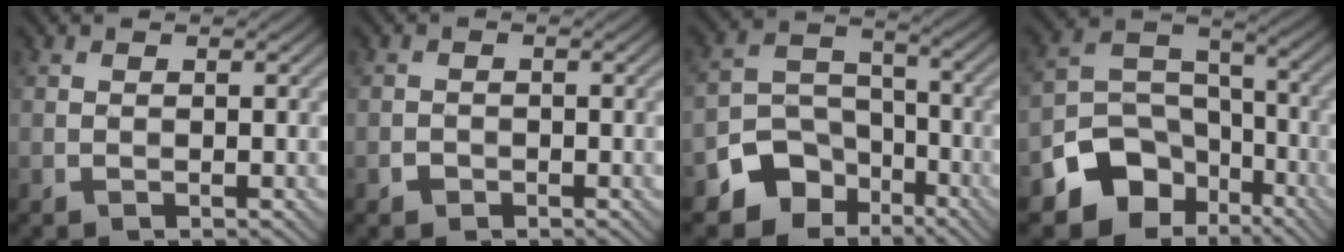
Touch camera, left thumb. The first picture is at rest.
{"total": 1.1, "force": [-0.7, 0.8, 0.3], "torque": [-0.003, -0.001, -0.013]}
{"total": 8.8, "force": [-5.5, 6.2, 3.0], "torque": [-0.057, -0.013, -0.110]}
{"total": 10.8, "force": [-6.3, 7.6, 4.5], "torque": [-0.081, -0.014, -0.119]}